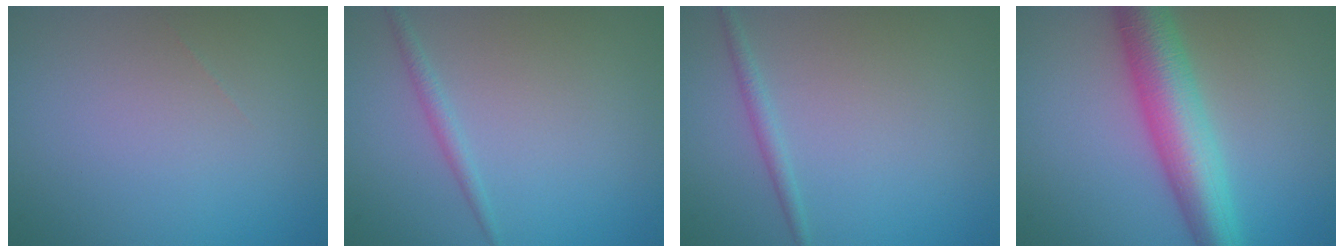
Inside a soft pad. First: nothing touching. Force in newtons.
{"total": 1.1, "press": 1.1, "slide": 0.0}
{"total": 1.2, "press": 1.2, "slide": 0.1}
{"total": 7.4, "press": 7.4, "slide": 0.0}